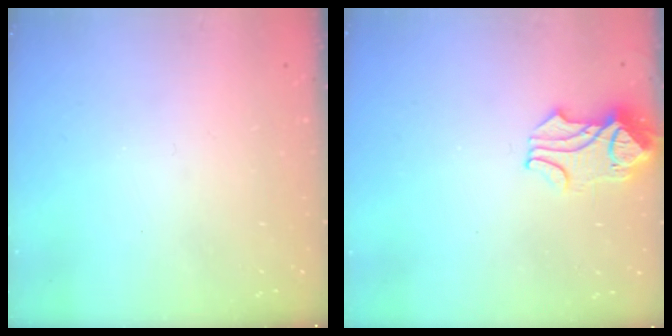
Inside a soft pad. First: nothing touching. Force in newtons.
{"total": 1.2, "press": 0.6, "slide": 1.0}